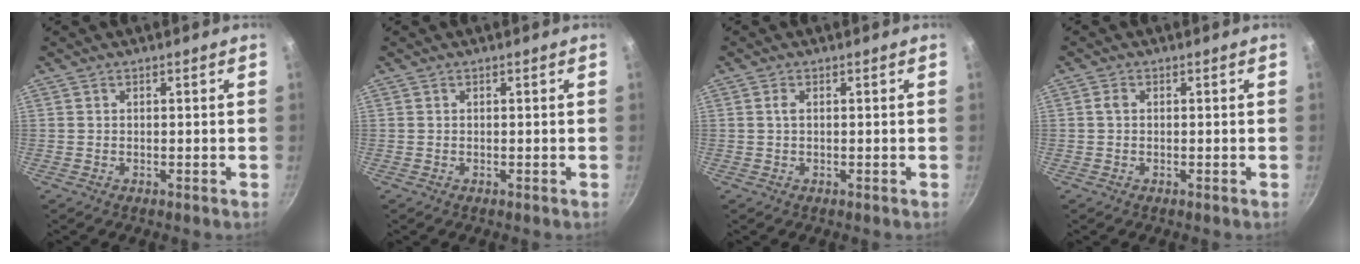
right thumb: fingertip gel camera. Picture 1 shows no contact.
{"total": 0.0}
{"total": 1.0, "force": [0.2, 0.4, 0.9], "torque": [-0.019, 0.001, 0.004]}
{"total": 1.1, "force": [0.1, 0.8, 0.7], "torque": [-0.012, 0.004, 0.001]}